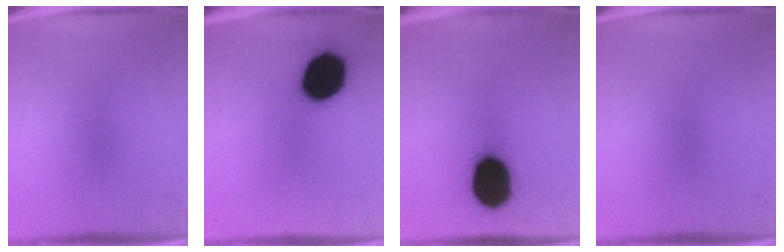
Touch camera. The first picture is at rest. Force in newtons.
{"total": 18.4}
{"total": 19.6}
{"total": 0.0}